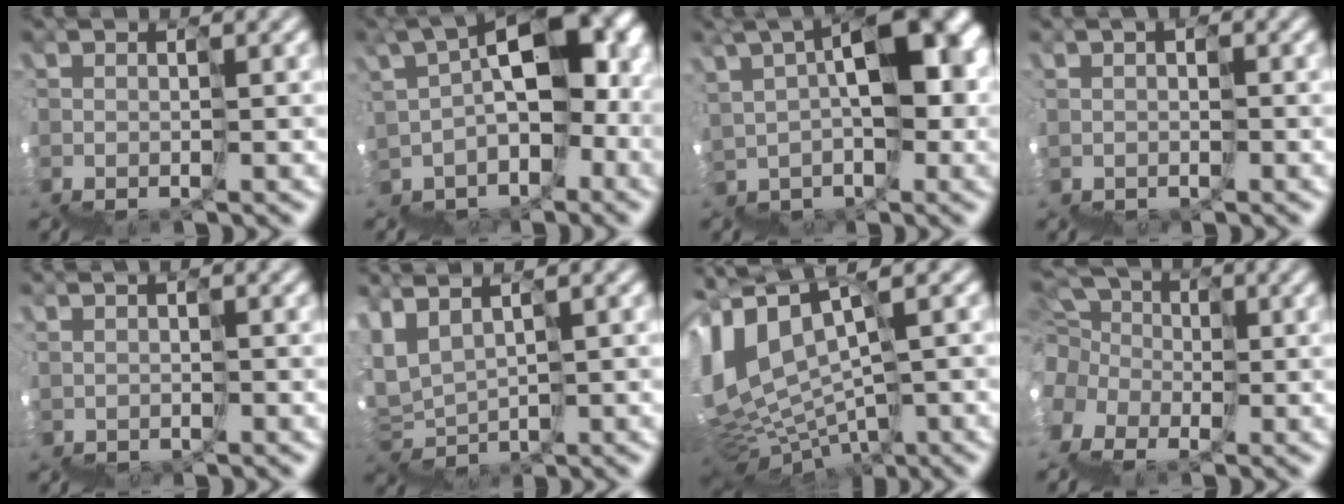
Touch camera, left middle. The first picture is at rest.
{"total": 8.8, "force": [2.4, 5.6, 6.3], "torque": [-0.105, 0.031, 0.035]}
{"total": 7.8, "force": [3.9, 4.2, 5.3], "torque": [-0.072, 0.034, 0.063]}
{"total": 1.2, "force": [-0.1, 1.2, 0.1], "torque": [-0.003, 0.001, -0.007]}
{"total": 0.9, "force": [0.3, 0.5, 0.7], "torque": [-0.005, 0.000, 0.006]}
{"total": 4.1, "force": [3.9, 0.1, -1.1], "torque": [-0.014, 0.034, 0.068]}
{"total": 5.3, "force": [3.6, 2.7, 3.0], "torque": [-0.092, 0.034, 0.066]}
{"total": 5.1, "force": [-1.3, 4.8, 1.4], "torque": [-0.031, 0.022, -0.026]}